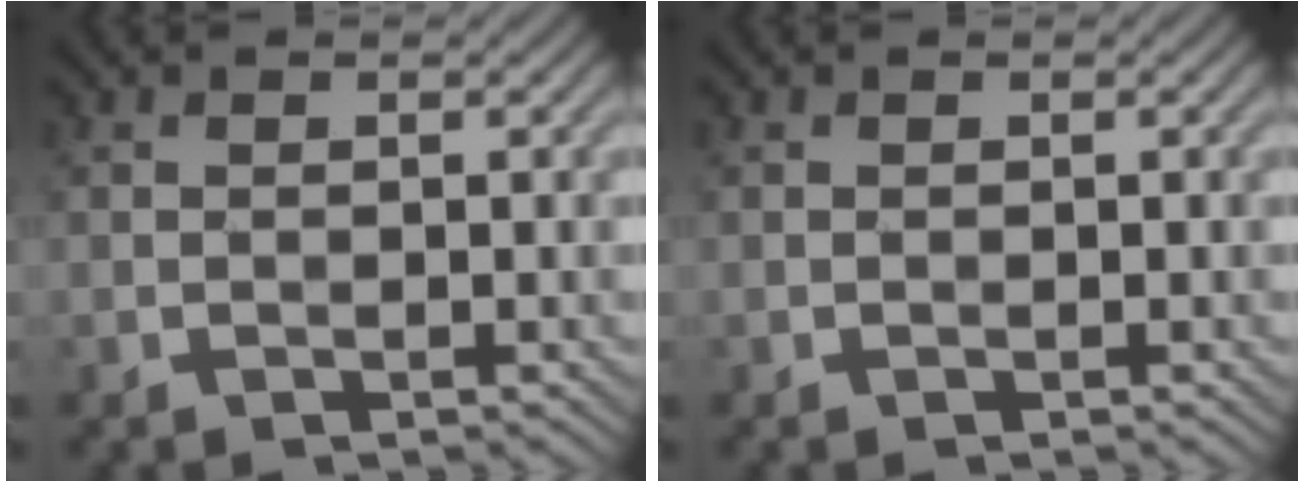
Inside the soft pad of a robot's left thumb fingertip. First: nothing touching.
{"total": 0.0}